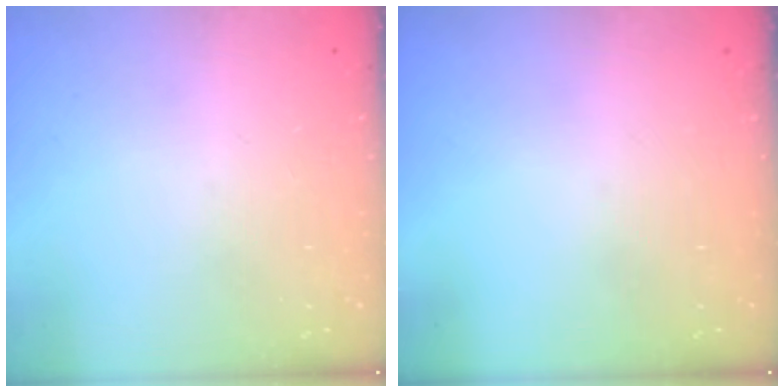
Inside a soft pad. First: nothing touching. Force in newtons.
{"total": 0.0}